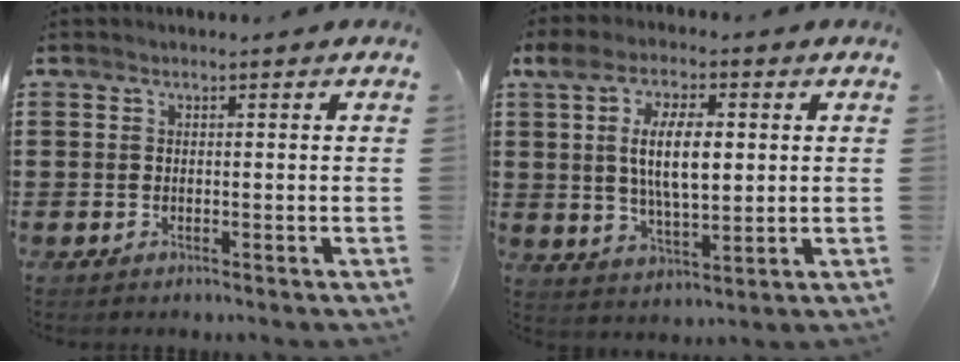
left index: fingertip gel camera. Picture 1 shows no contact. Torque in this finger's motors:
{"motor_torque": [2.14, 0.00, 1.06, 0.21]}